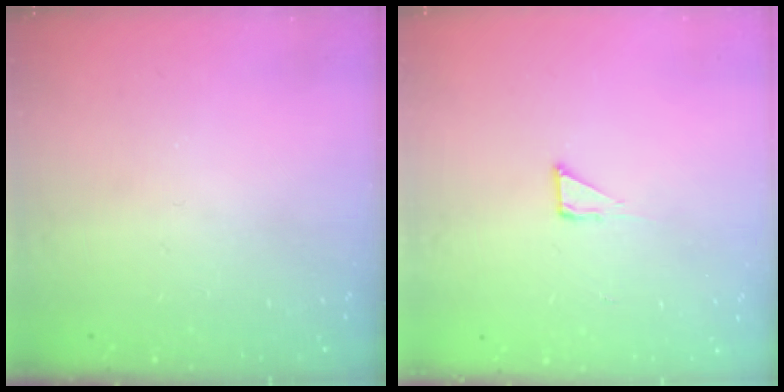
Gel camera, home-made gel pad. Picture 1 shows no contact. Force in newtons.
{"total": 2.8, "press": 2.8, "slide": 0.2}